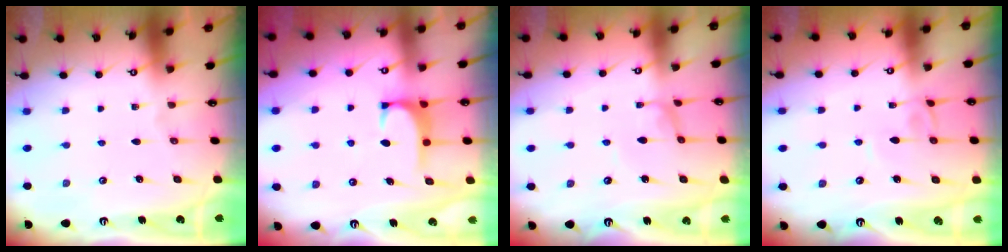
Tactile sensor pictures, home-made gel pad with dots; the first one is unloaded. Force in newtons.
{"total": 1.1, "press": 0.8, "slide": 0.8}
{"total": 0.0}
{"total": 3.6, "press": 3.6, "slide": 0.0}